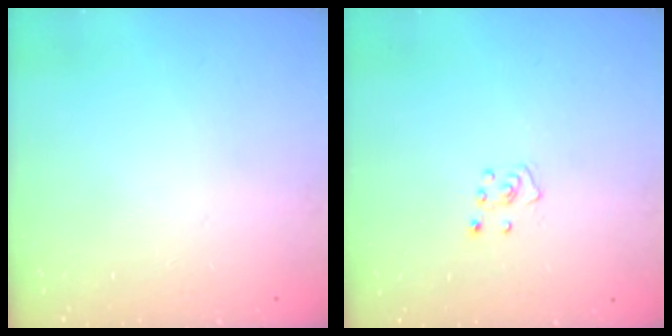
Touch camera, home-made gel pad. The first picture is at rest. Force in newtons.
{"total": 4.0, "press": 4.0, "slide": 0.4}